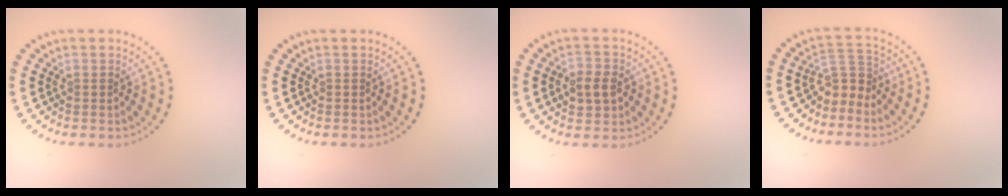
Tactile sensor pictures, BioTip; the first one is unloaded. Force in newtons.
{"total": 0.0}
{"total": 2.8, "press": 2.8, "slide": 0.3}
{"total": 2.7, "press": 1.9, "slide": 1.8}